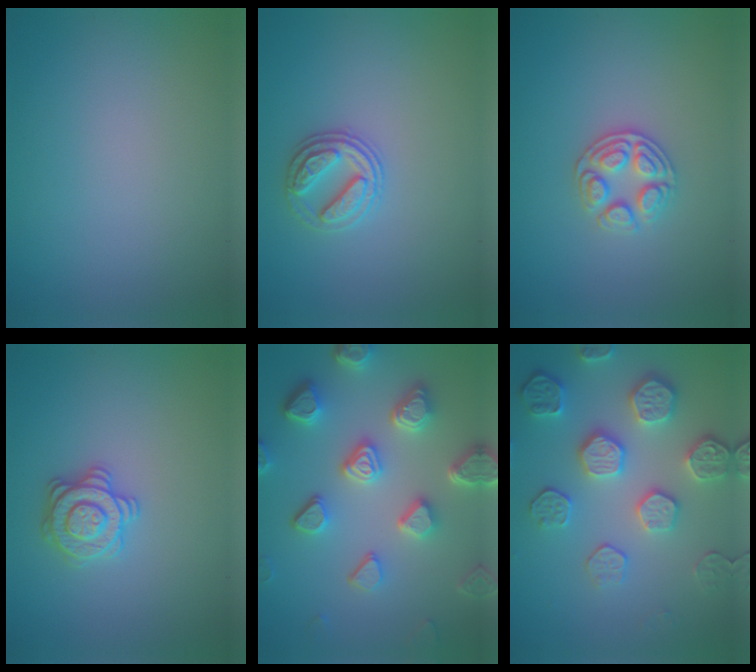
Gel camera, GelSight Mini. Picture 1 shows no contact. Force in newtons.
{"total": 2.7, "press": 2.7, "slide": 0.7}
{"total": 3.0, "press": 2.8, "slide": 1.1}
{"total": 2.9, "press": 2.8, "slide": 0.4}
{"total": 6.6, "press": 5.3, "slide": 3.9}
{"total": 5.3, "press": 4.8, "slide": 2.2}